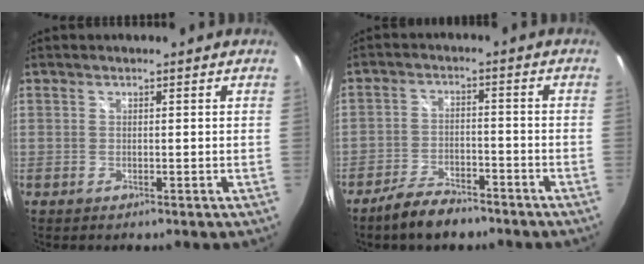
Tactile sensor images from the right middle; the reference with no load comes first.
{"total": 6.5, "force": [-5.3, 2.0, 3.2], "torque": [-0.078, 0.000, -0.092]}